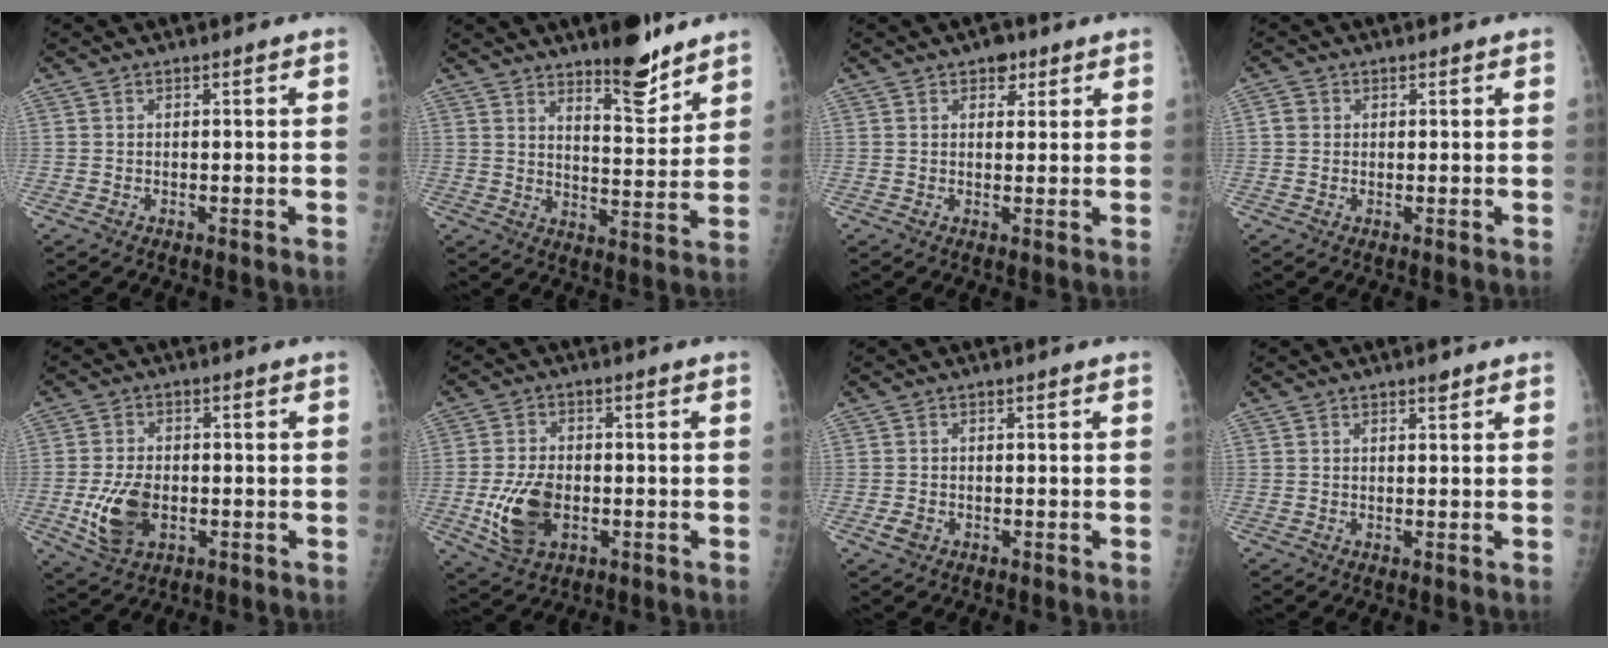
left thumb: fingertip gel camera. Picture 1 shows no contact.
{"total": 9.9, "force": [7.6, 2.8, 5.8], "torque": [-0.064, -0.062, 0.120]}
{"total": 2.9, "force": [1.7, 1.8, 1.4], "torque": [0.002, -0.006, 0.021]}
{"total": 1.8, "force": [0.3, 1.7, 0.7], "torque": [-0.003, 0.002, 0.003]}
{"total": 8.7, "force": [-2.2, 5.4, 6.6], "torque": [-0.121, 0.004, -0.031]}
{"total": 9.9, "force": [-2.4, 6.1, 7.4], "torque": [-0.133, 0.005, -0.034]}
{"total": 1.8, "force": [-0.7, 1.3, 0.9], "torque": [-0.019, 0.001, -0.012]}
{"total": 0.9, "force": [0.7, 0.3, 0.6], "torque": [-0.005, -0.004, 0.011]}